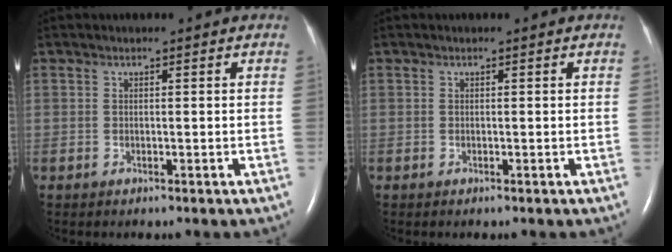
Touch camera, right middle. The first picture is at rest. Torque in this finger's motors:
{"motor_torque": [0.08, -0.14, 0.03, 0.01]}